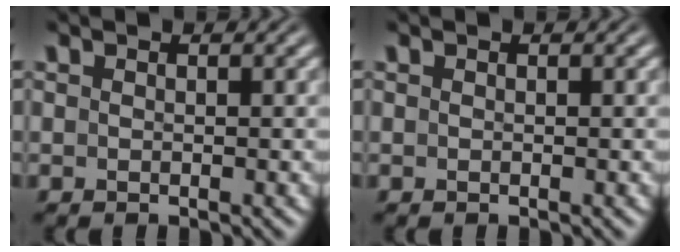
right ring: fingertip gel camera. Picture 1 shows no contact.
{"total": 0.0}